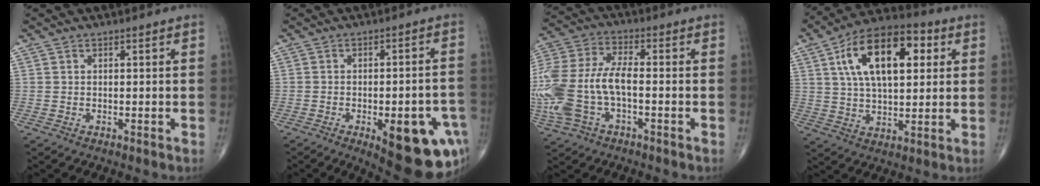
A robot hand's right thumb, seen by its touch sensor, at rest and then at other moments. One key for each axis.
{"total": 17.8, "fx": -7.2, "fy": 6.7, "fz": 14.9, "tx": -0.121, "ty": 0.022, "tz": -0.074}
{"total": 18.5, "fx": -3.4, "fy": 9.3, "fz": 15.7, "tx": -0.376, "ty": 0.020, "tz": -0.061}
{"total": 18.3, "fx": 5.5, "fy": 9.1, "fz": 14.9, "tx": -0.228, "ty": 0.005, "tz": 0.086}